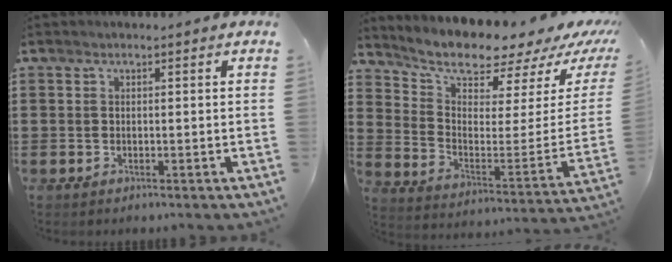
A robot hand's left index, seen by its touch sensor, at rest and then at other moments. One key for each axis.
{"total": 6.8, "fx": 6.4, "fy": 1.3, "fz": 2.0, "tx": -0.055, "ty": -0.073, "tz": 0.103}